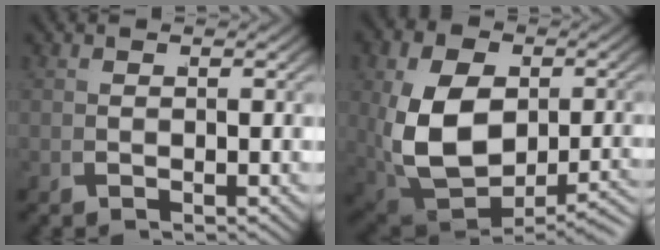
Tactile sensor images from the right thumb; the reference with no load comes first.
{"total": 11.8, "force": [-1.2, 8.3, 8.3], "torque": [-0.191, -0.053, 0.017]}